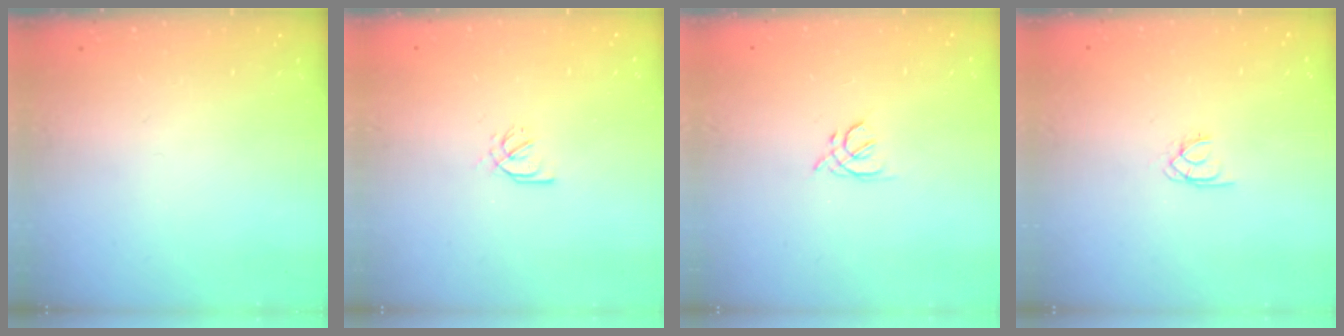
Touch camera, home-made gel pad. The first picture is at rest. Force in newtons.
{"total": 1.6, "press": 1.5, "slide": 0.3}
{"total": 2.7, "press": 2.7, "slide": 0.3}
{"total": 1.4, "press": 1.4, "slide": 0.3}